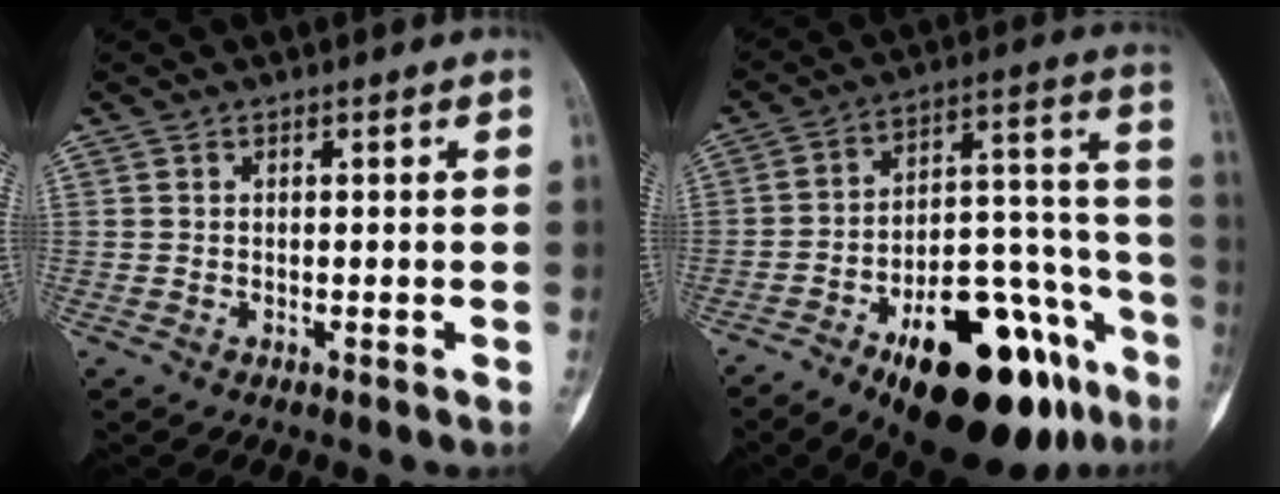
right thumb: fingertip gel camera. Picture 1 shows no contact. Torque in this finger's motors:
{"motor_torque": [2.59, 1.81, 1.72, -1.06, 0.29]}